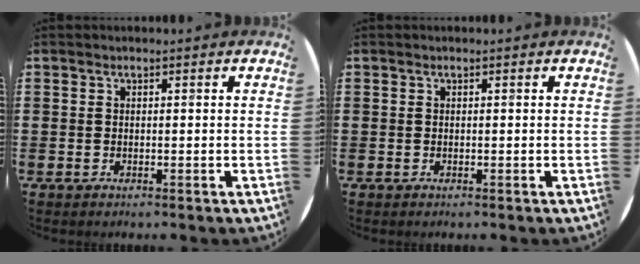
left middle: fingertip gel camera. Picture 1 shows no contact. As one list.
[{"total": 0.0}]